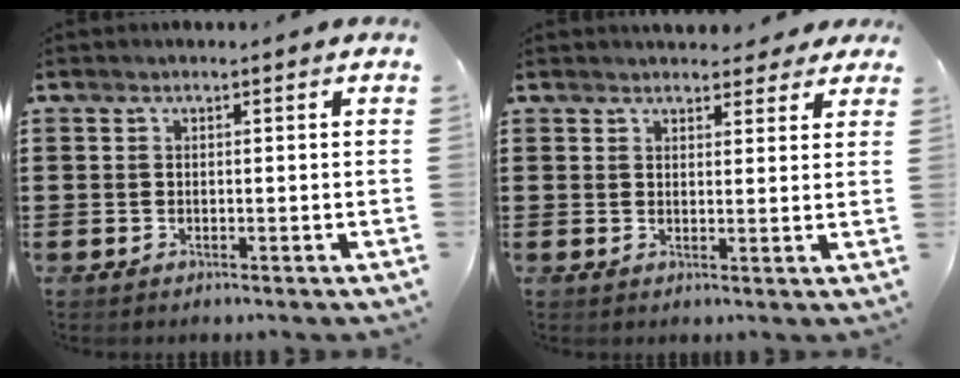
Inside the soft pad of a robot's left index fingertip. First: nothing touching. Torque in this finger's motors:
{"motor_torque": [2.14, 0.00, 0.58, 0.04]}